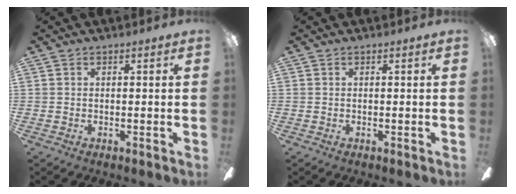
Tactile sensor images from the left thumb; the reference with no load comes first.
{"total": 0.0}